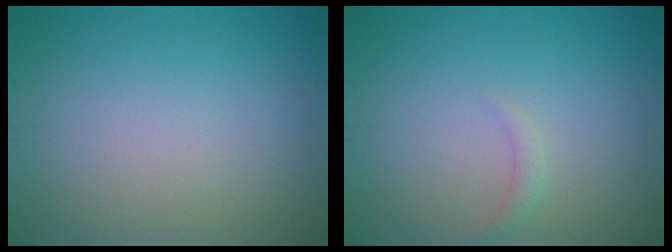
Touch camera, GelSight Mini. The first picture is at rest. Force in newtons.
{"total": 0.9, "press": 0.9, "slide": 0.1}